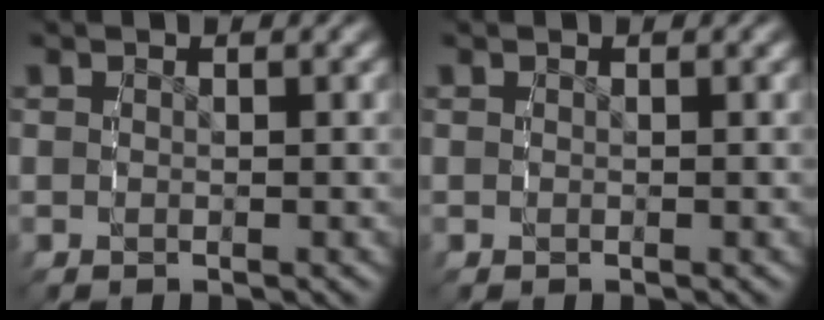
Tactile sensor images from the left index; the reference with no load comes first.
{"total": 0.0}